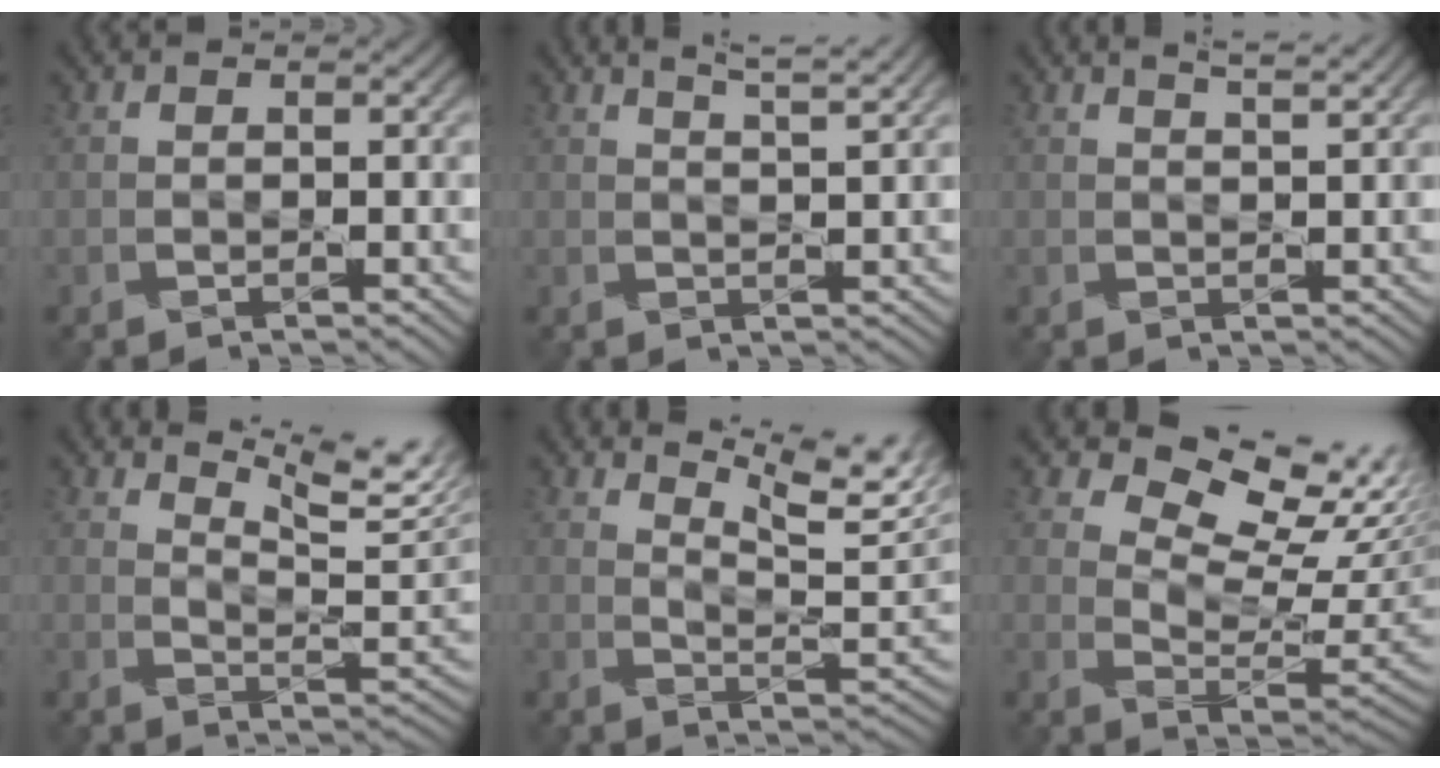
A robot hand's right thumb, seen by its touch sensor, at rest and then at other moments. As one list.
[{"total": 4.2, "force": [3.5, 0.4, 2.4], "torque": [-0.027, 0.012, 0.035]}, {"total": 2.8, "force": [2.5, 0.3, 1.3], "torque": [-0.012, 0.002, 0.021]}, {"total": 8.8, "force": [6.6, 1.6, 5.7], "torque": [-0.105, 0.004, 0.099]}, {"total": 9.3, "force": [6.5, 1.9, 6.4], "torque": [-0.117, 0.005, 0.098]}, {"total": 11.4, "force": [7.4, 4.9, 7.2], "torque": [-0.134, 0.009, 0.118]}]